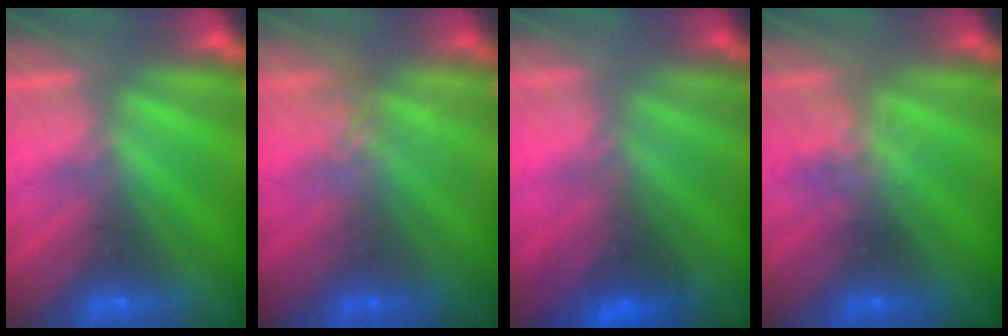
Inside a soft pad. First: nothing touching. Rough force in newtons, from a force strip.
{"total": 3.7}
{"total": 2.3}
{"total": 2.0}